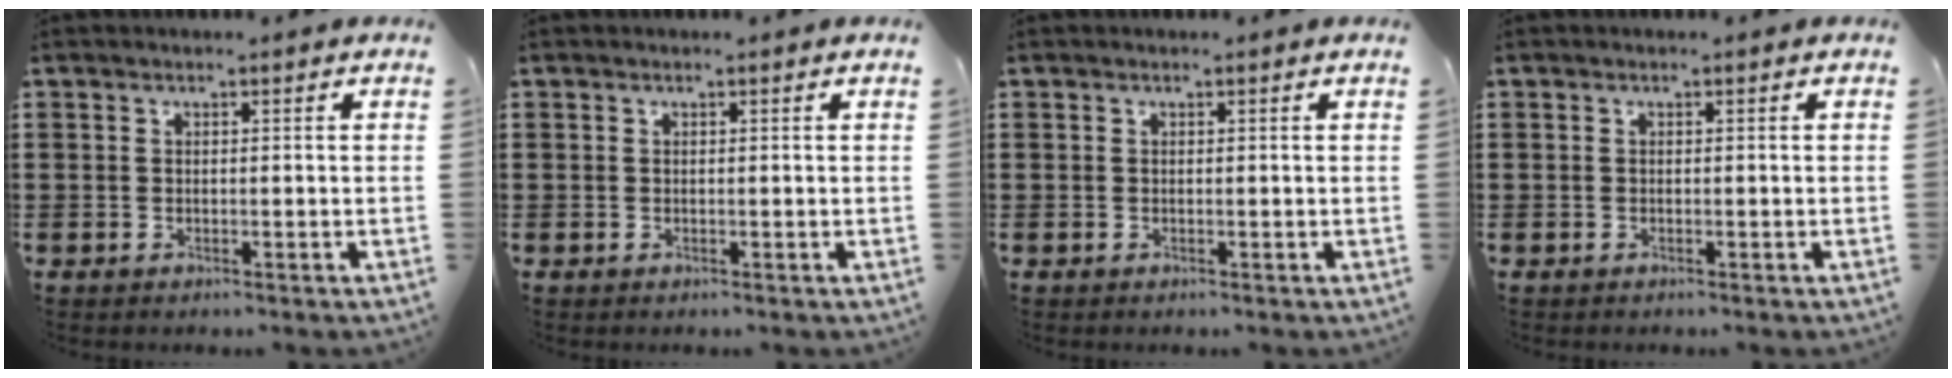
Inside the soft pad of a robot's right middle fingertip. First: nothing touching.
{"total": 0.0}
{"total": 0.0}
{"total": 0.0}